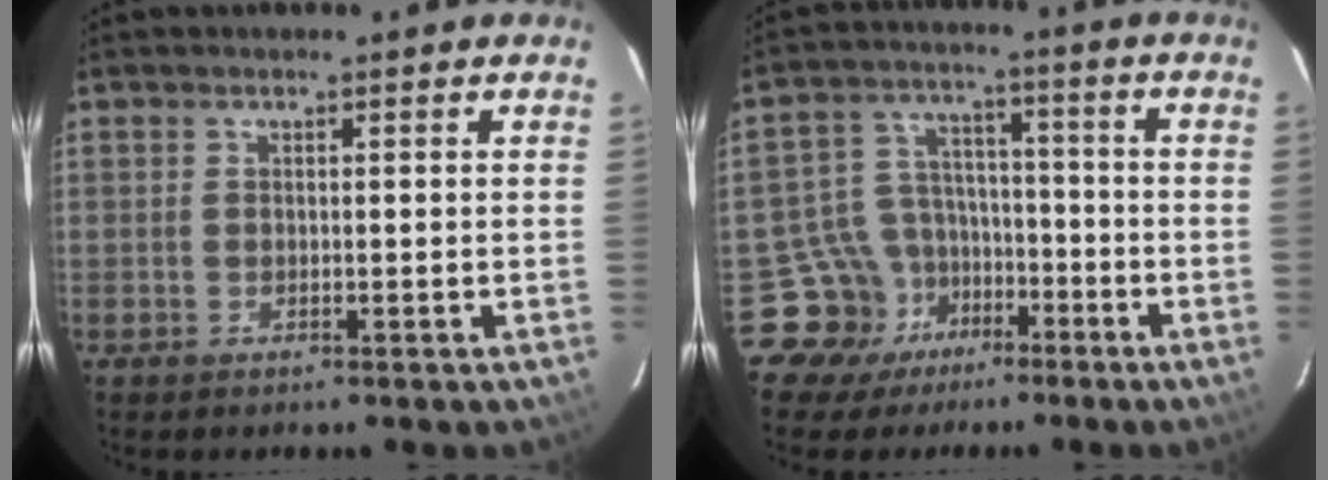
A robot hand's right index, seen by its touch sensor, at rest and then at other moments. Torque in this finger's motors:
{"motor_torque": [-0.44, 0.05, -1.04, -0.21]}